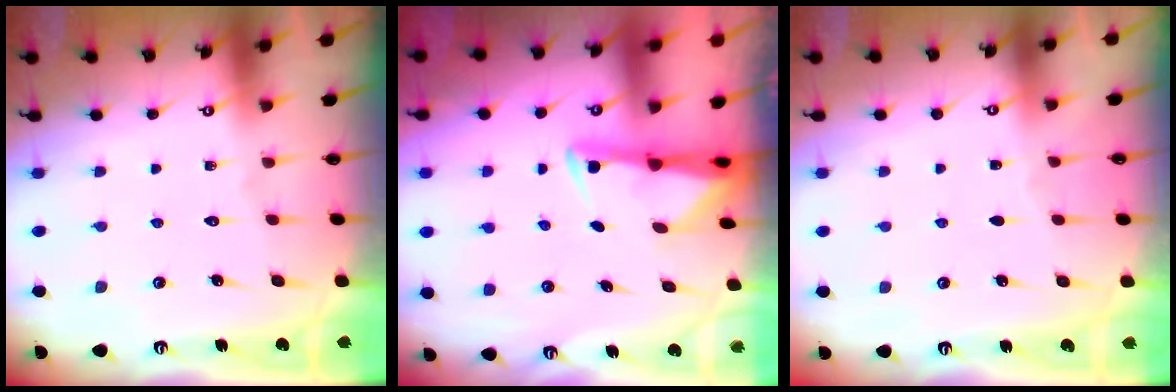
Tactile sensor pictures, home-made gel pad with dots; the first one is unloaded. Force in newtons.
{"total": 3.0, "press": 2.9, "slide": 0.6}
{"total": 2.5, "press": 2.5, "slide": 0.3}